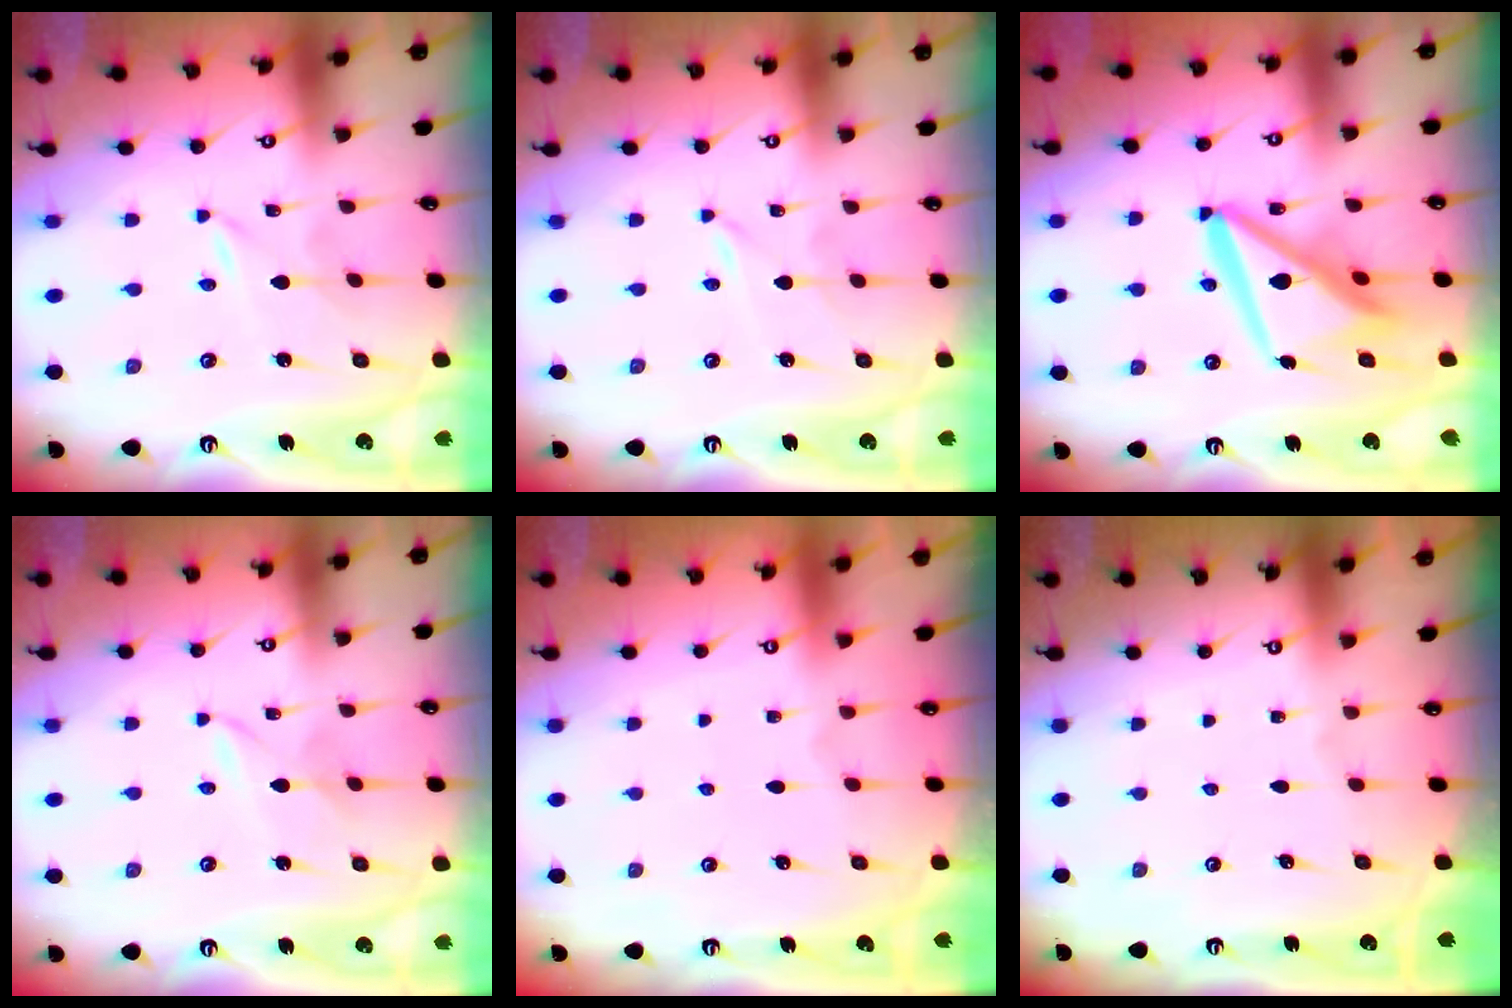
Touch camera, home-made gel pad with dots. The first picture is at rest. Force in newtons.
{"total": 0.0}
{"total": 14.0, "press": 13.9, "slide": 1.7}
{"total": 1.9, "press": 1.9, "slide": 0.2}
{"total": 0.5, "press": 0.5, "slide": 0.1}
{"total": 0.0}